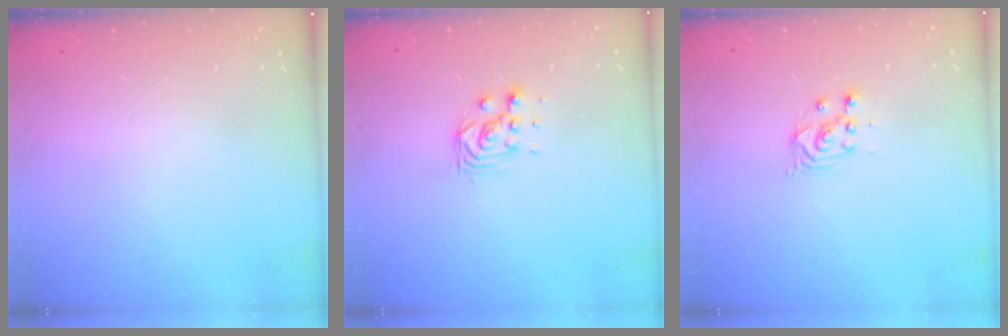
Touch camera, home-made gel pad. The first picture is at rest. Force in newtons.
{"total": 4.7, "press": 4.6, "slide": 0.6}
{"total": 2.8, "press": 2.8, "slide": 0.1}